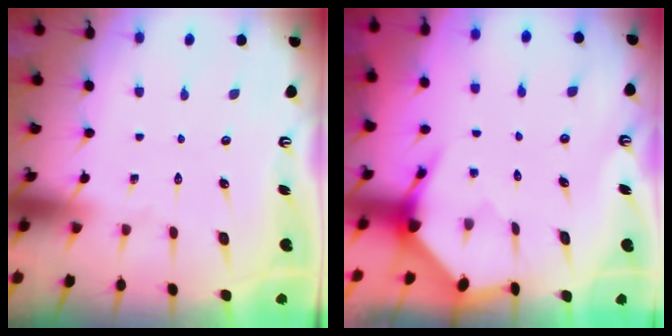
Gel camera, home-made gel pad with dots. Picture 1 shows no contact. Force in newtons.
{"total": 3.7, "press": 3.7, "slide": 0.4}